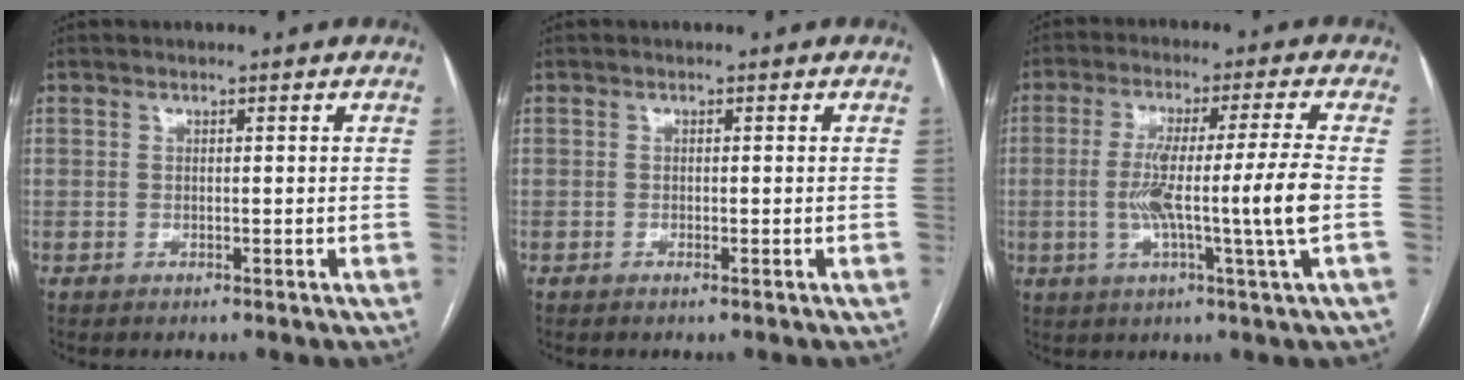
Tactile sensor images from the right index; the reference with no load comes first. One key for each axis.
{"total": 0.5, "fx": -0.4, "fy": 0.0, "fz": 0.3, "tx": -0.006, "ty": 0.000, "tz": -0.005}
{"total": 11.4, "fx": -1.6, "fy": -1.7, "fz": 11.2, "tx": -0.200, "ty": -0.005, "tz": -0.029}